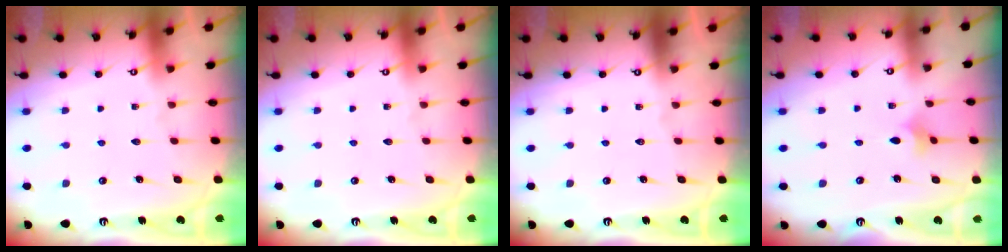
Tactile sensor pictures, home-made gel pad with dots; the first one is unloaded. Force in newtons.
{"total": 0.0}
{"total": 0.0}
{"total": 2.1, "press": 2.0, "slide": 0.6}